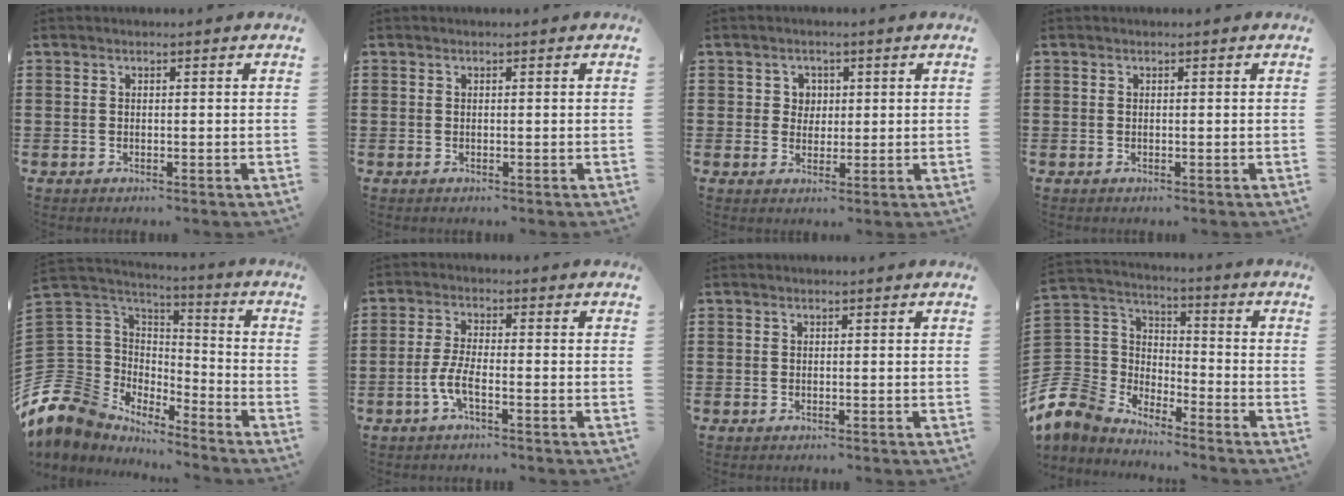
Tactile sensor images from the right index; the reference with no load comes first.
{"total": 0.0}
{"total": 2.6, "force": [0.6, 2.4, 0.7], "torque": [-0.025, 0.010, 0.008]}
{"total": 0.0}
{"total": 10.2, "force": [-6.0, 8.1, 1.1], "torque": [-0.086, -0.011, -0.117]}
{"total": 4.2, "force": [-1.9, 0.9, 3.7], "torque": [-0.090, -0.009, -0.043]}
{"total": 0.0}
{"total": 7.3, "force": [-4.9, 5.4, 0.6], "torque": [-0.077, -0.008, -0.106]}